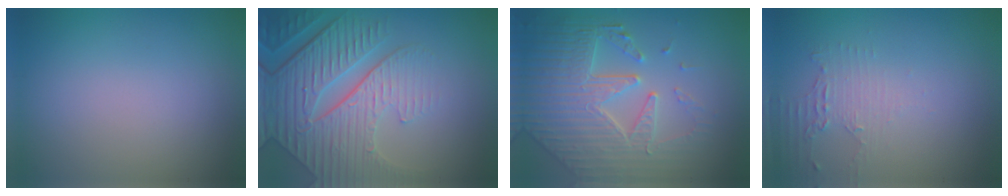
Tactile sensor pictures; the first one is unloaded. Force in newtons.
{"total": 7.5, "press": 6.0, "slide": 4.6}
{"total": 6.8, "press": 5.5, "slide": 4.0}
{"total": 2.3, "press": 1.7, "slide": 1.5}